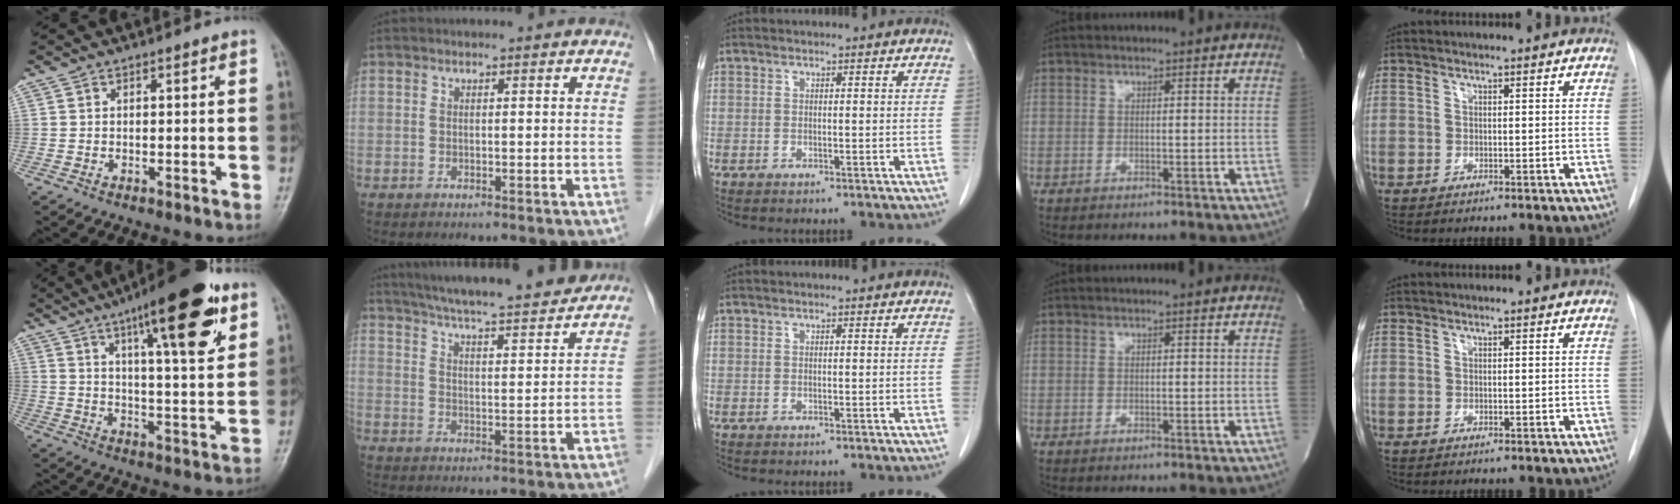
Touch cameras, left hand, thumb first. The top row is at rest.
{"thumb": {"total": 19.4, "force": [10.2, 4.8, 15.9], "torque": [-0.211, -0.032, 0.150]}, "index": {"total": 19.3, "force": [17.4, 1.4, 8.3], "torque": [-0.135, 0.005, 0.249]}}